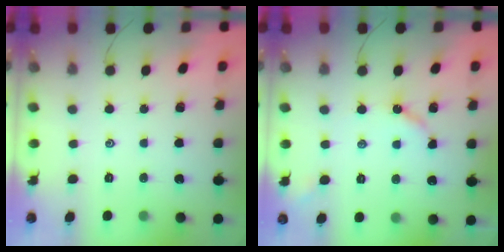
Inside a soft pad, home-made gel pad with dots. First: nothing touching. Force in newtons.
{"total": 5.0, "press": 5.0, "slide": 0.5}